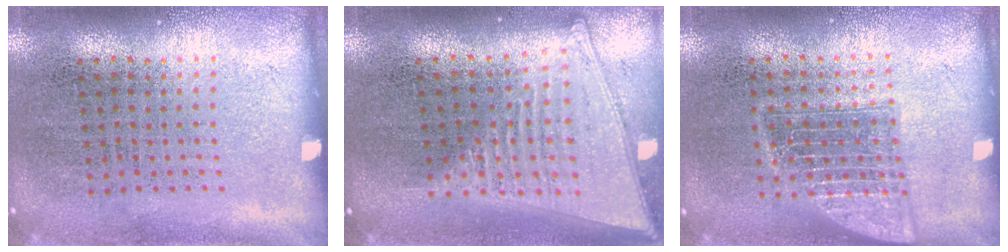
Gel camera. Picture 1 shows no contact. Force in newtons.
{"total": 2.0, "press": 1.7, "slide": 1.0}
{"total": 2.2, "press": 2.2, "slide": 0.3}